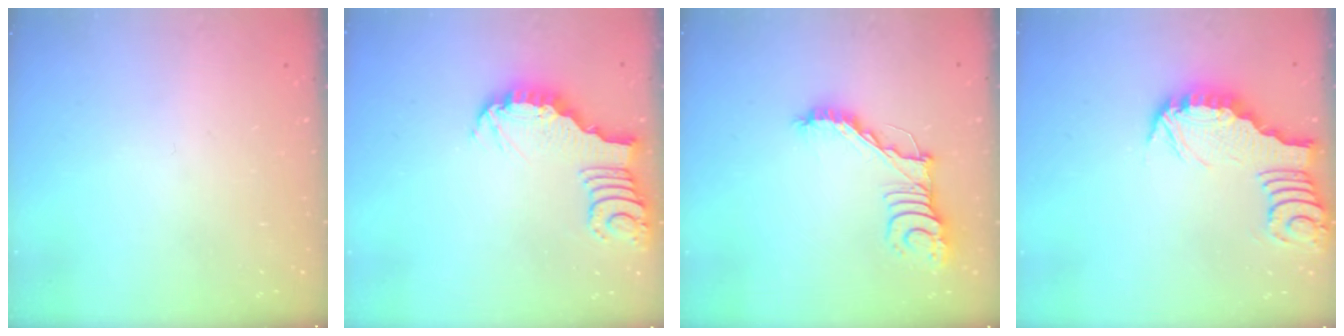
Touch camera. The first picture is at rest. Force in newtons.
{"total": 4.0, "press": 4.0, "slide": 0.4}
{"total": 14.0, "press": 14.0, "slide": 0.4}
{"total": 3.1, "press": 3.1, "slide": 0.4}